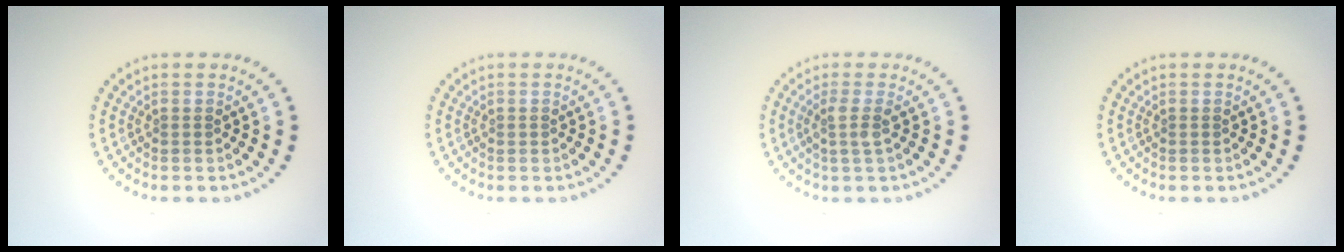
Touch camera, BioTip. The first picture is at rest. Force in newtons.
{"total": 0.0}
{"total": 1.7, "press": 1.3, "slide": 1.1}
{"total": 0.0}